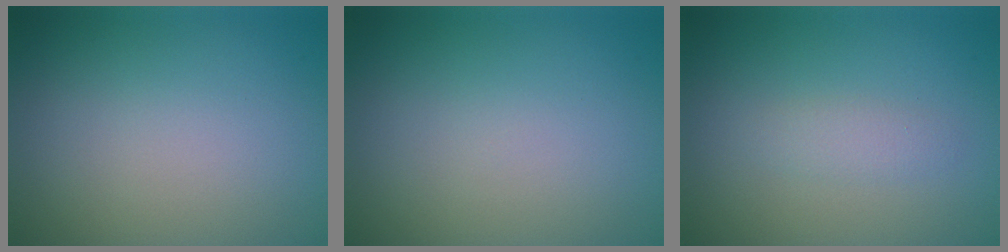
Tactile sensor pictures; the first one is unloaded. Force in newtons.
{"total": 0.0}
{"total": 1.3, "press": 1.3, "slide": 0.0}